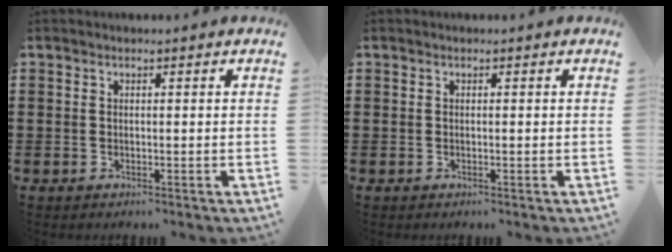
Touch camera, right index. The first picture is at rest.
{"total": 0.0}